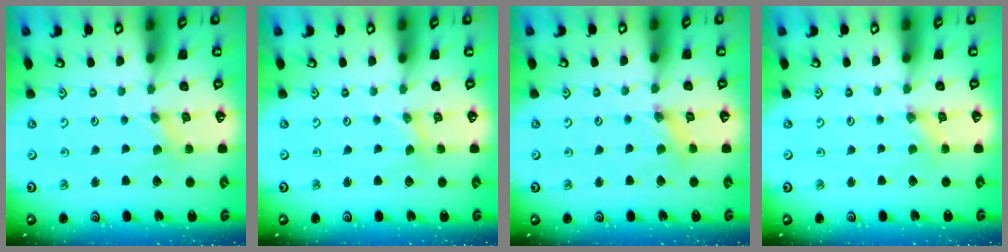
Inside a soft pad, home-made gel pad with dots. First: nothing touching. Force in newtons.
{"total": 0.0}
{"total": 1.9, "press": 1.9, "slide": 0.2}
{"total": 0.9, "press": 0.9, "slide": 0.2}